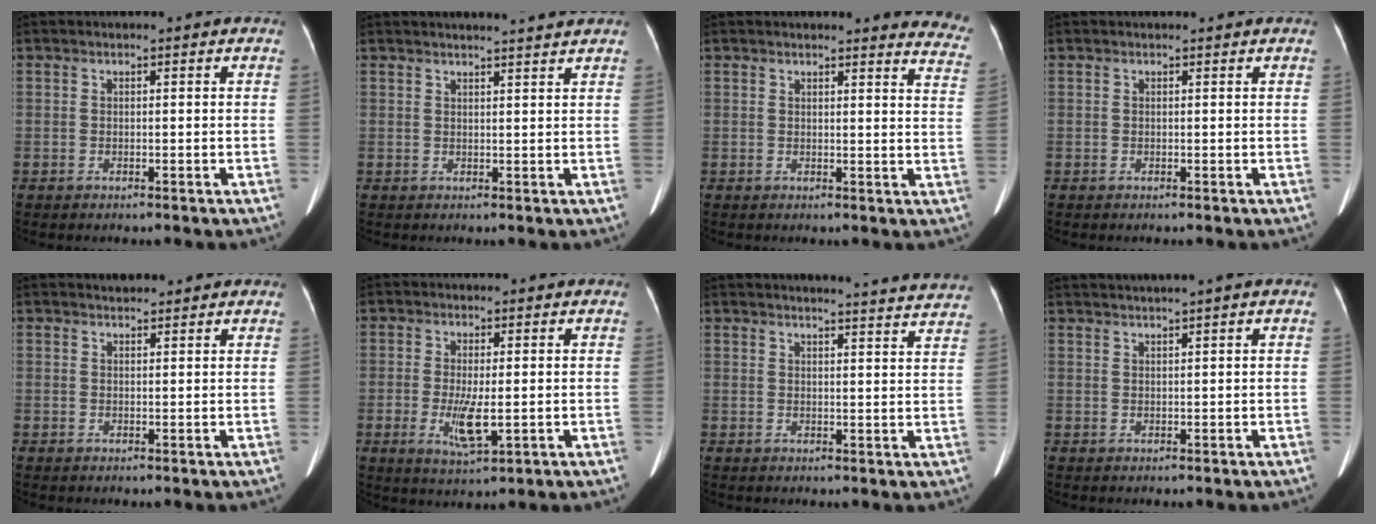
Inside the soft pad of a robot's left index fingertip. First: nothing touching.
{"total": 6.2, "force": [5.8, -0.7, 2.0], "torque": [-0.024, 0.008, 0.061]}
{"total": 9.7, "force": [9.6, 0.8, 1.4], "torque": [0.021, -0.072, 0.065]}
{"total": 1.5, "force": [1.4, 0.0, 0.4], "torque": [-0.007, 0.017, 0.023]}
{"total": 1.8, "force": [1.7, 0.8, 0.1], "torque": [-0.001, 0.016, 0.025]}
{"total": 5.2, "force": [-1.0, 1.3, 4.9], "torque": [-0.098, -0.013, -0.011]}
{"total": 18.1, "force": [17.7, 0.1, 3.9], "torque": [-0.045, -0.057, 0.191]}
{"total": 3.7, "force": [3.0, -1.2, 1.8], "torque": [-0.025, 0.021, 0.056]}